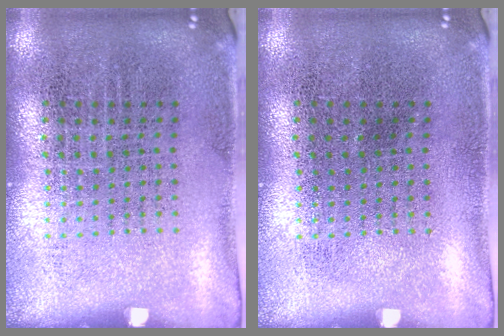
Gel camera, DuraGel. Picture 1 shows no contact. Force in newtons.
{"total": 0.0}